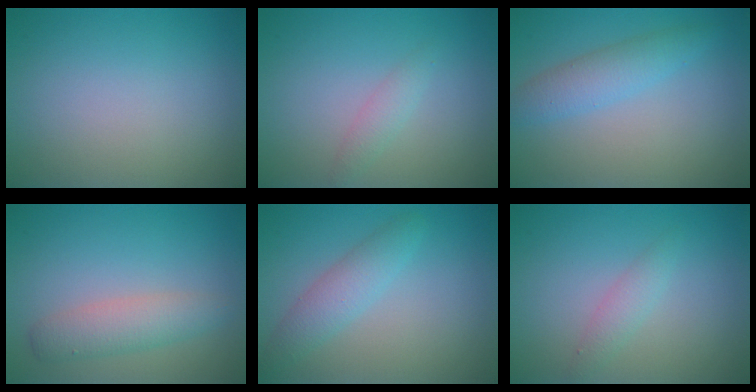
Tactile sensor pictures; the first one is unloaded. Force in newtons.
{"total": 1.3, "press": 1.3, "slide": 0.1}
{"total": 2.9, "press": 2.9, "slide": 0.1}
{"total": 3.0, "press": 3.0, "slide": 0.1}
{"total": 2.7, "press": 2.7, "slide": 0.1}
{"total": 1.5, "press": 1.5, "slide": 0.0}